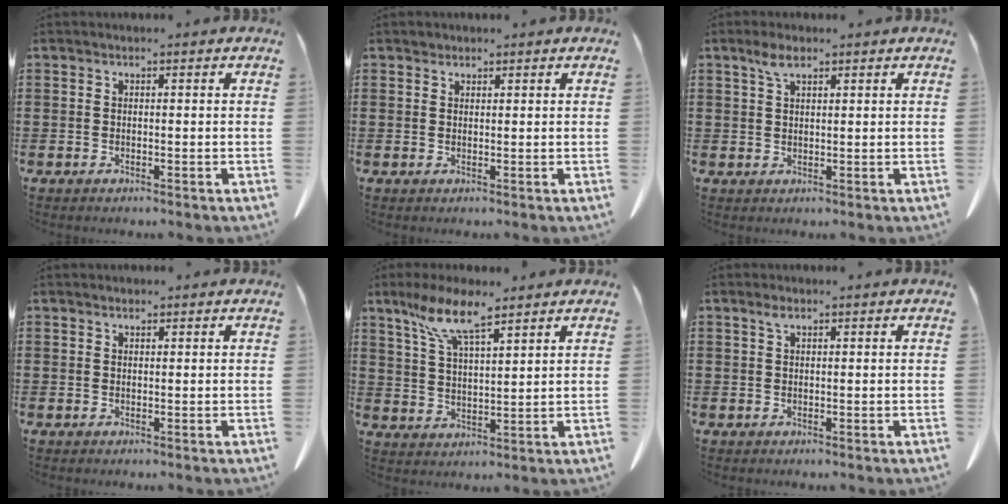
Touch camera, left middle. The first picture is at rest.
{"total": 0.9, "force": [0.9, 0.3, 0.1], "torque": [-0.005, -0.002, 0.019]}
{"total": 2.9, "force": [1.9, 1.1, 1.9], "torque": [-0.044, 0.003, 0.035]}
{"total": 0.7, "force": [0.6, 0.3, 0.2], "torque": [-0.007, 0.000, 0.014]}
{"total": 8.6, "force": [6.2, 1.8, 5.7], "torque": [-0.128, -0.011, 0.114]}
{"total": 1.3, "force": [0.7, 0.6, 1.0], "torque": [-0.023, 0.002, 0.013]}